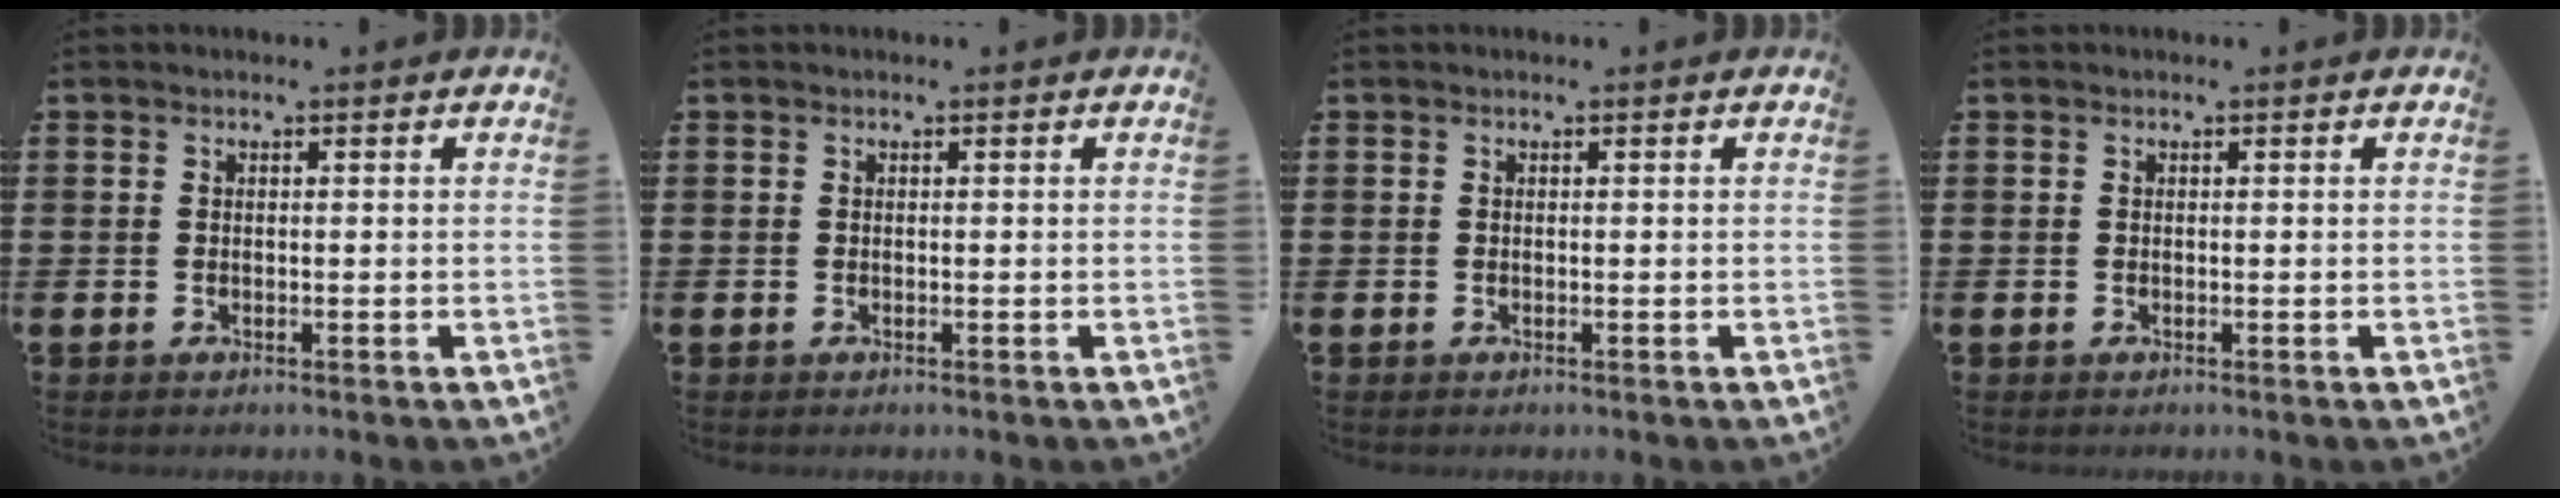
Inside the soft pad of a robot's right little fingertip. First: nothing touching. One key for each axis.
{"total": 0.0}
{"total": 0.0}
{"total": 0.0}